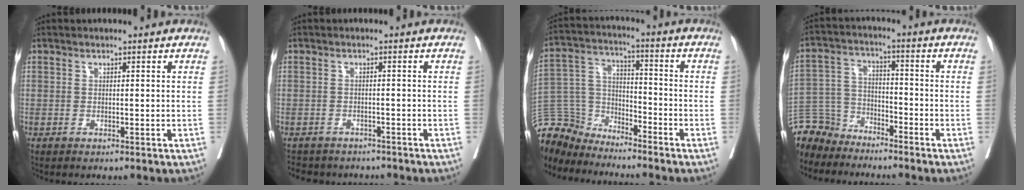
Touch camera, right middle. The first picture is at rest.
{"total": 6.9, "force": [-6.3, 2.6, 1.1], "torque": [-0.021, -0.004, -0.080]}
{"total": 10.7, "force": [-10.3, 3.0, 0.0], "torque": [-0.011, 0.031, -0.204]}
{"total": 7.8, "force": [-7.1, 3.0, -0.9], "torque": [0.011, 0.013, -0.145]}